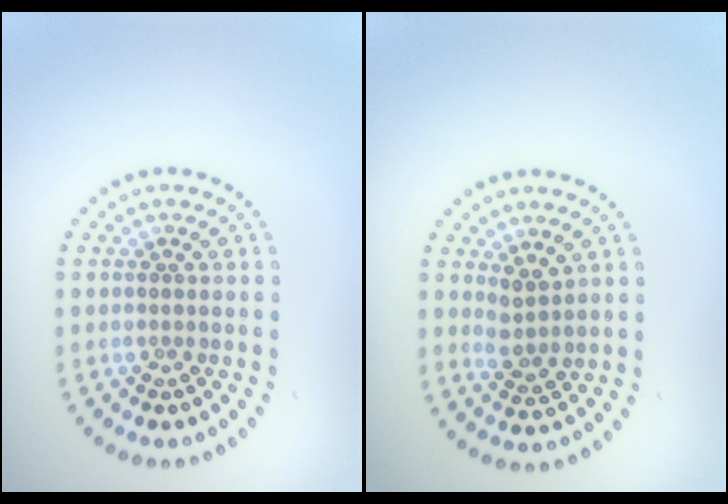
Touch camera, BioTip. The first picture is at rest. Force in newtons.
{"total": 2.1, "press": 1.8, "slide": 1.2}